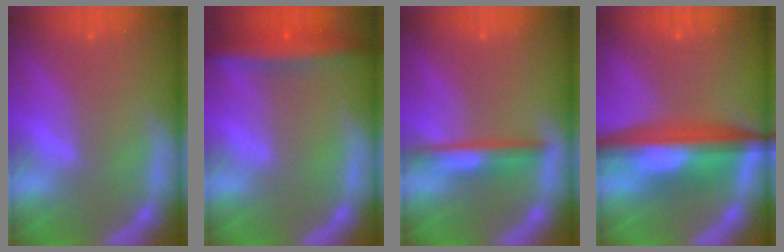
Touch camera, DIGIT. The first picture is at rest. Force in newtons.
{"total": 5.0}
{"total": 3.0}
{"total": 8.5}